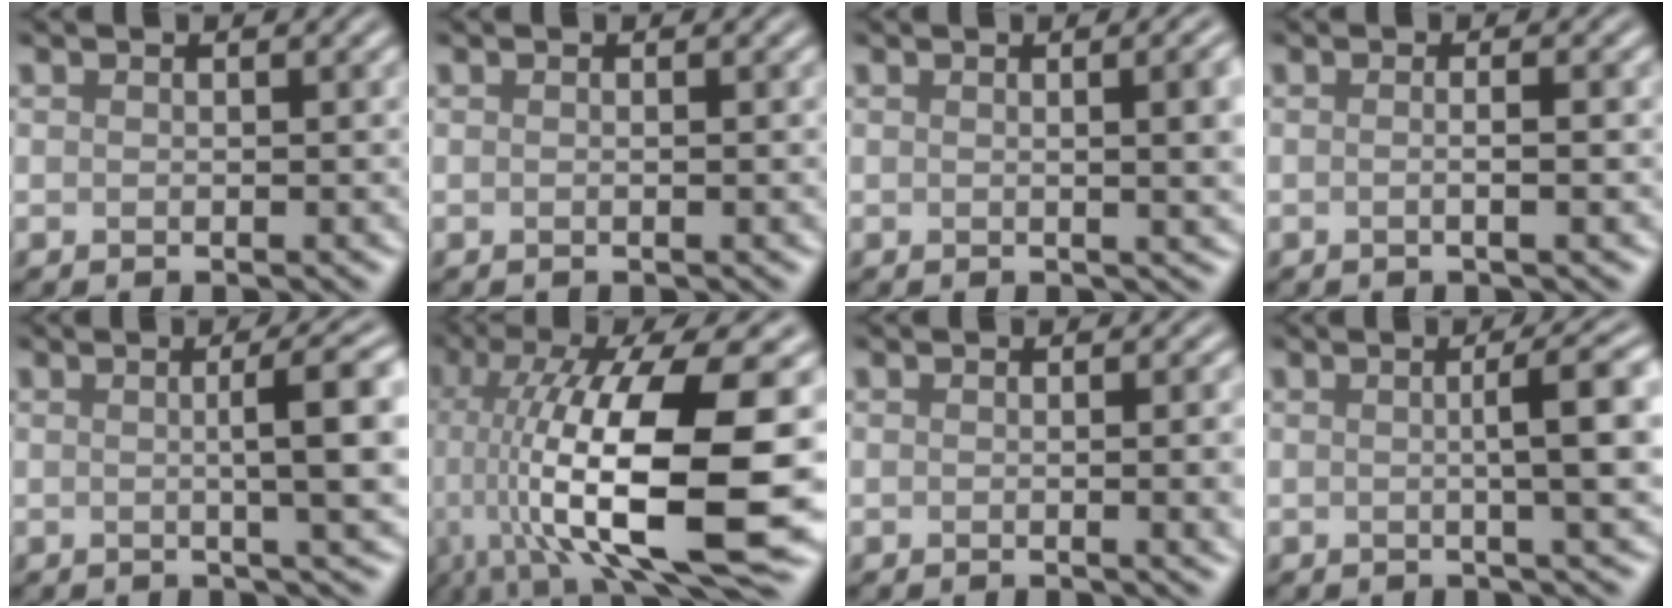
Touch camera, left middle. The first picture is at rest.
{"total": 0.6, "force": [0.0, 0.3, 0.5], "torque": [-0.004, -0.009, -0.006]}
{"total": 6.1, "force": [0.5, 2.5, 5.5], "torque": [-0.026, 0.017, 0.003]}
{"total": 2.5, "force": [0.2, 1.1, 2.2], "torque": [-0.004, -0.002, -0.020]}
{"total": 6.6, "force": [0.5, 1.3, 6.4], "torque": [-0.078, 0.013, 0.008]}
{"total": 16.3, "force": [-1.8, 5.1, 15.4], "torque": [-0.264, 0.012, -0.023]}
{"total": 4.9, "force": [0.0, 2.2, 4.4], "torque": [-0.021, 0.010, -0.007]}
{"total": 5.8, "force": [0.4, 1.2, 5.7], "torque": [-0.070, 0.014, 0.005]}